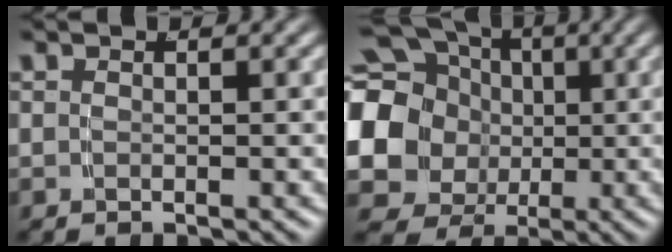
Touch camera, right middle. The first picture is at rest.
{"total": 15.3, "force": [1.4, 13.3, 7.4], "torque": [-0.151, -0.023, 0.009]}